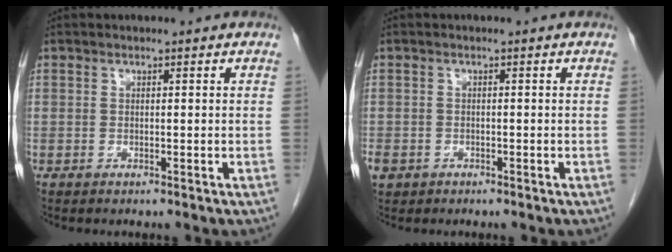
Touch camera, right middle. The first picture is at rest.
{"total": 3.6, "force": [-2.2, 2.6, 1.1], "torque": [-0.029, -0.002, -0.036]}